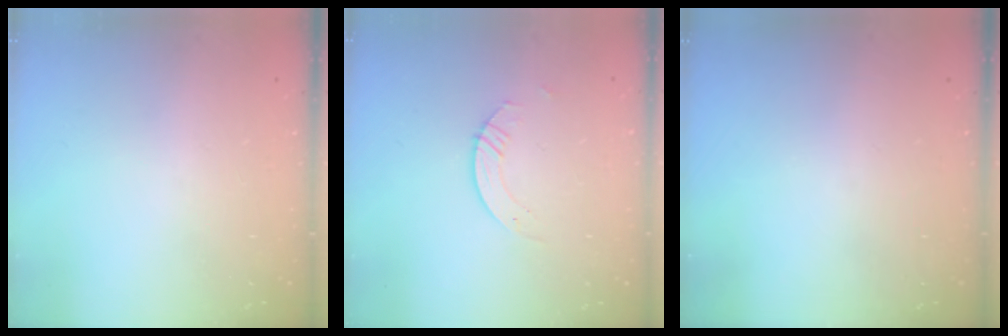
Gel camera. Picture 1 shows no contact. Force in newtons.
{"total": 2.2, "press": 2.2, "slide": 0.2}
{"total": 0.0}